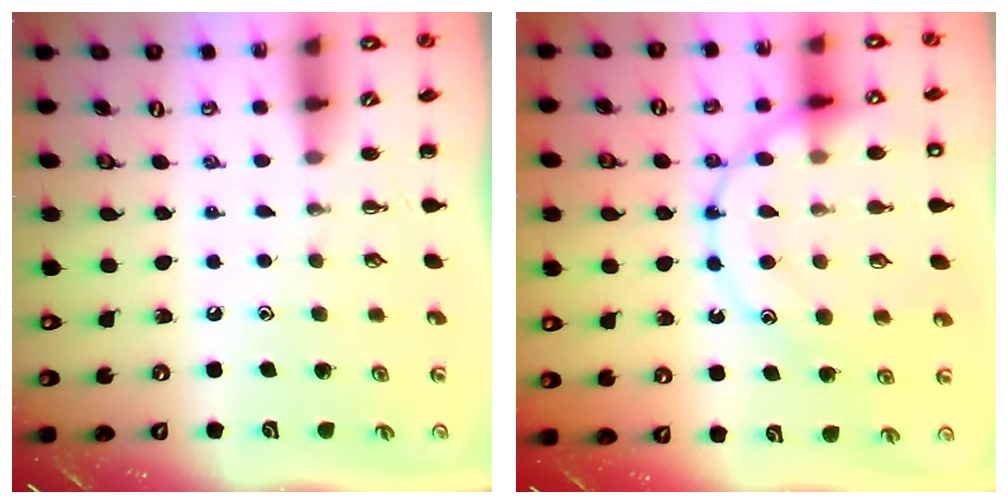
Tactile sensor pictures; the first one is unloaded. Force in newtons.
{"total": 18.3, "press": 18.3, "slide": 1.4}